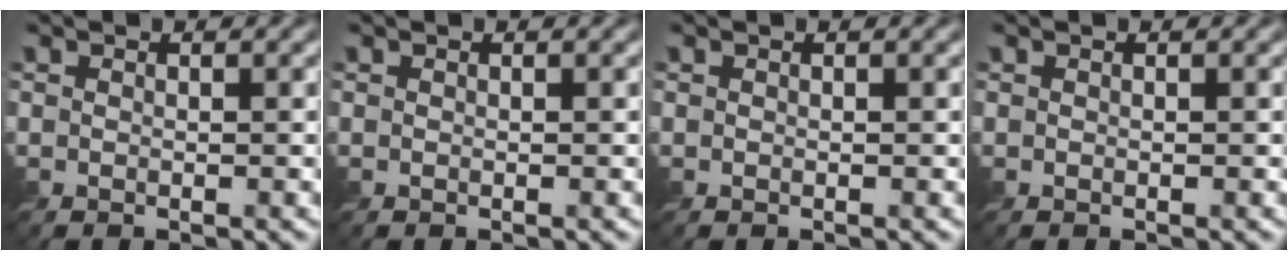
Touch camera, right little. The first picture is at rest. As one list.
[{"total": 0.0}, {"total": 0.0}, {"total": 0.0}]